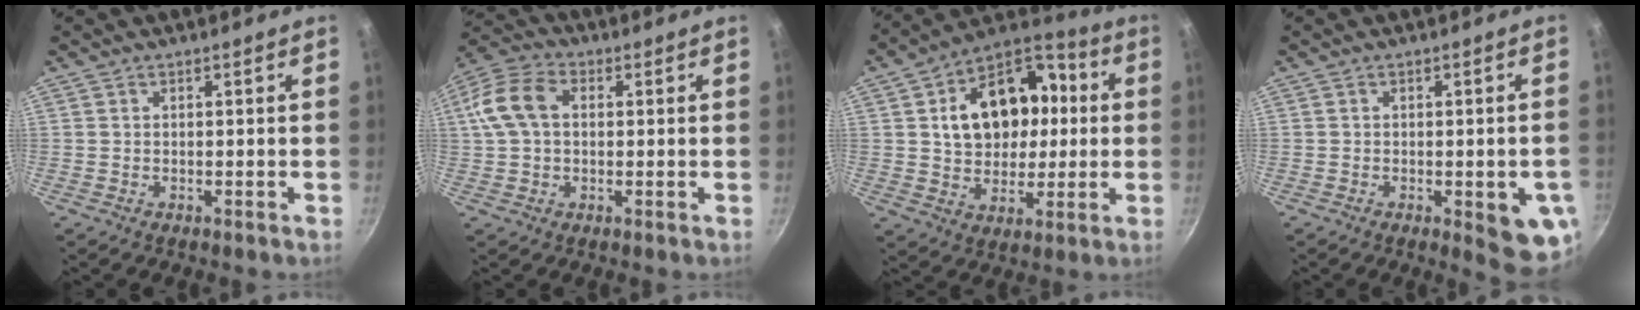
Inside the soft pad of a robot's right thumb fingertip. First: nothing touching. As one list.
[{"total": 10.1, "force": [1.7, 6.9, 7.2], "torque": [-0.150, 0.029, 0.026]}, {"total": 18.9, "force": [3.0, 13.0, 13.3], "torque": [-0.160, 0.024, 0.047]}, {"total": 9.5, "force": [-2.9, 3.3, 8.5], "torque": [-0.082, 0.002, -0.025]}]